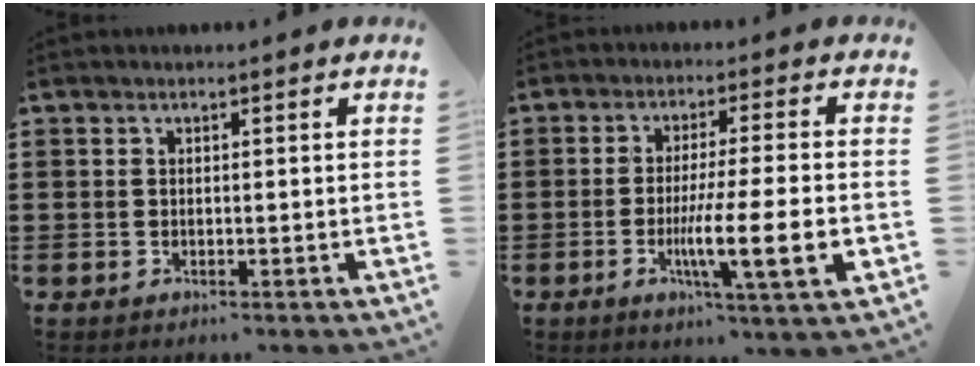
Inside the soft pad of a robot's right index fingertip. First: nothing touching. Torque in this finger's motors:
{"motor_torque": [2.14, 0.00, 0.98, 0.21]}